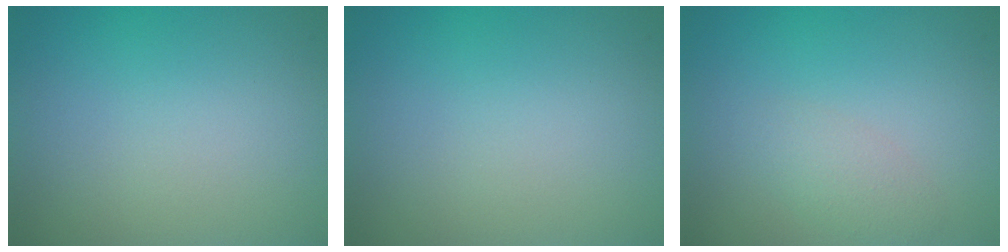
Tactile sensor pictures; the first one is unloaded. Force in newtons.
{"total": 0.0}
{"total": 1.8, "press": 1.8, "slide": 0.2}